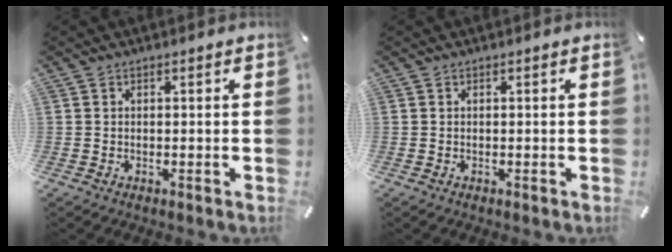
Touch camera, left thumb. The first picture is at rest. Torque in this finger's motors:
{"motor_torque": [0.01, 0.01, -0.03, -0.01, 0.00]}